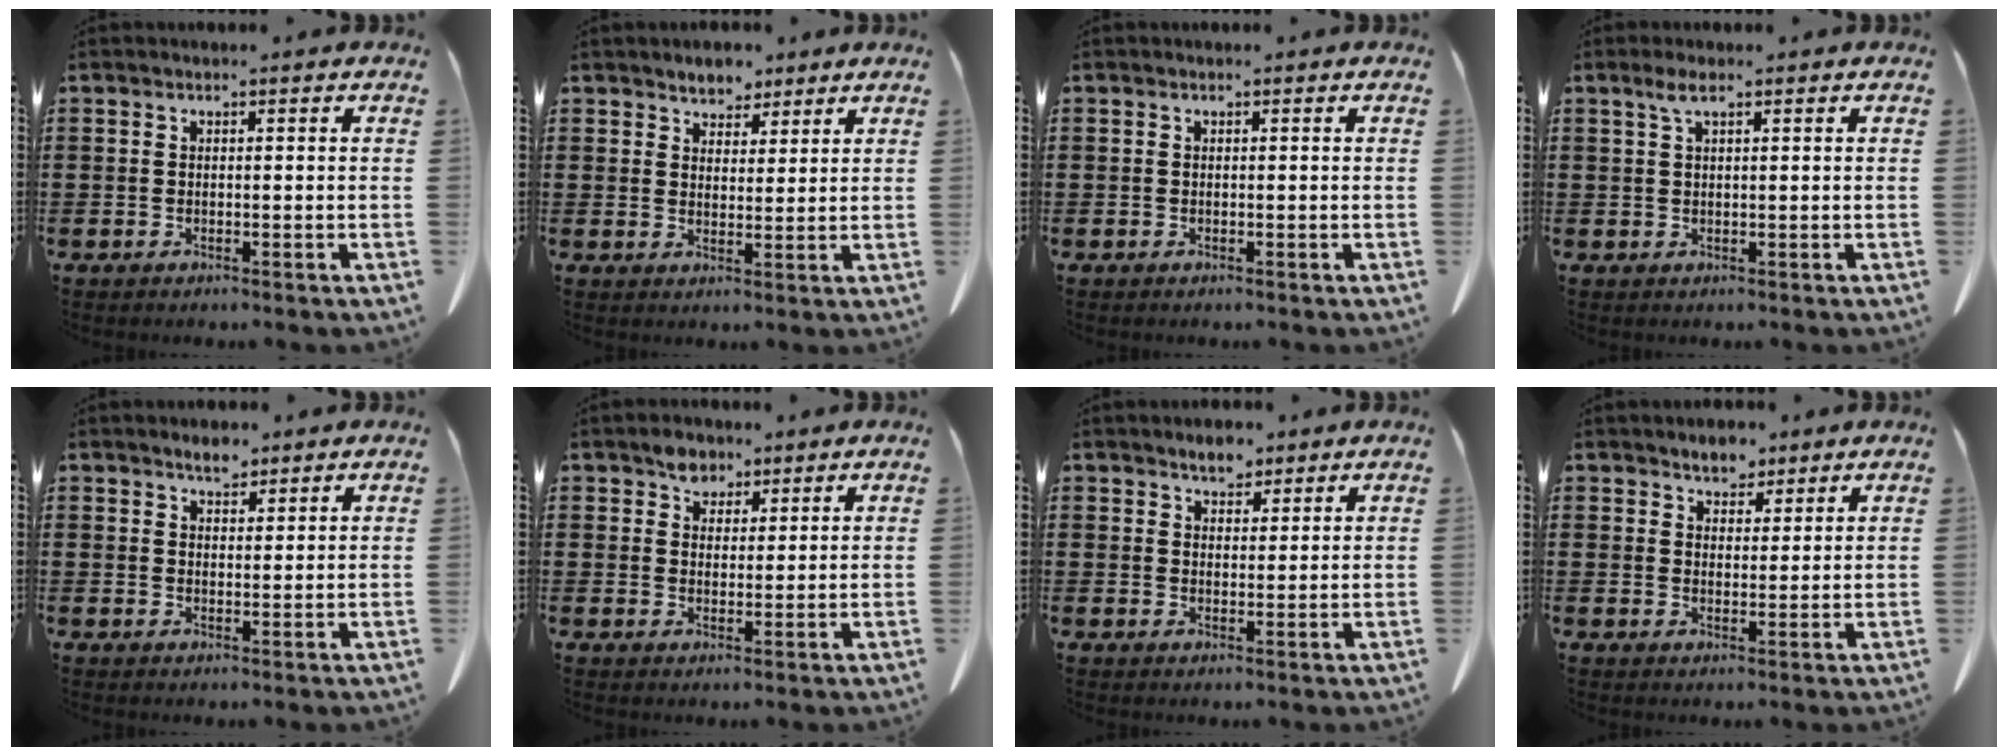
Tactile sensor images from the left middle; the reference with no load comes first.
{"total": 3.7, "force": [3.4, 1.6, 0.0], "torque": [-0.014, -0.003, 0.064]}
{"total": 0.0}
{"total": 2.2, "force": [1.1, 0.5, 1.9], "torque": [-0.040, 0.002, 0.020]}
{"total": 2.8, "force": [2.5, 0.9, 0.9], "torque": [-0.022, 0.000, 0.048]}
{"total": 3.7, "force": [2.9, 2.2, 0.8], "torque": [-0.018, 0.004, 0.056]}
{"total": 3.5, "force": [3.1, 1.3, 0.7], "torque": [-0.014, -0.006, 0.059]}
{"total": 3.7, "force": [3.4, 1.5, 0.3], "torque": [-0.017, -0.003, 0.065]}